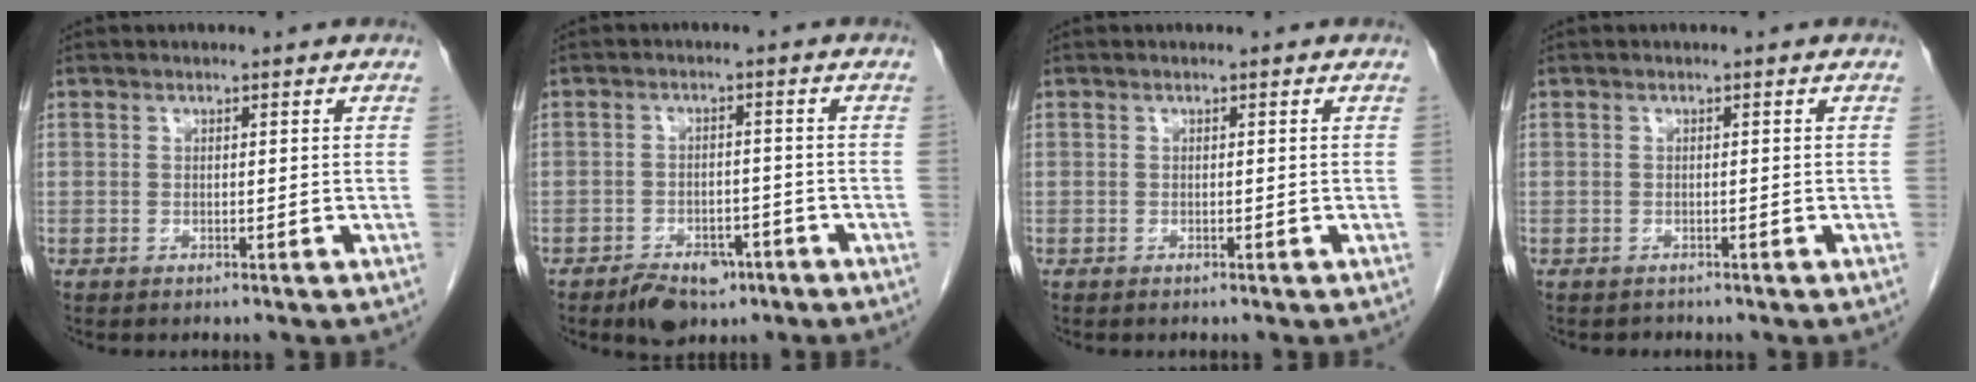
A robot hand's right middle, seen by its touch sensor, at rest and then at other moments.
{"total": 5.9, "force": [-4.1, 3.2, 2.8], "torque": [-0.044, 0.002, -0.059]}
{"total": 0.0}
{"total": 0.6, "force": [-0.5, 0.3, -0.1], "torque": [-0.012, -0.003, -0.011]}